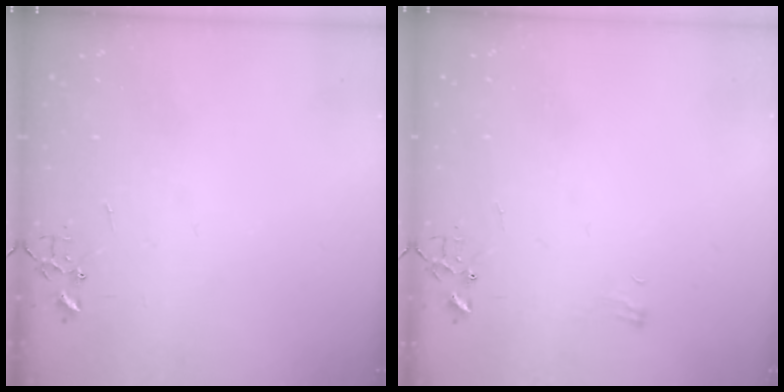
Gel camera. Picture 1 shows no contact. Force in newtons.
{"total": 4.7, "press": 4.7, "slide": 0.5}